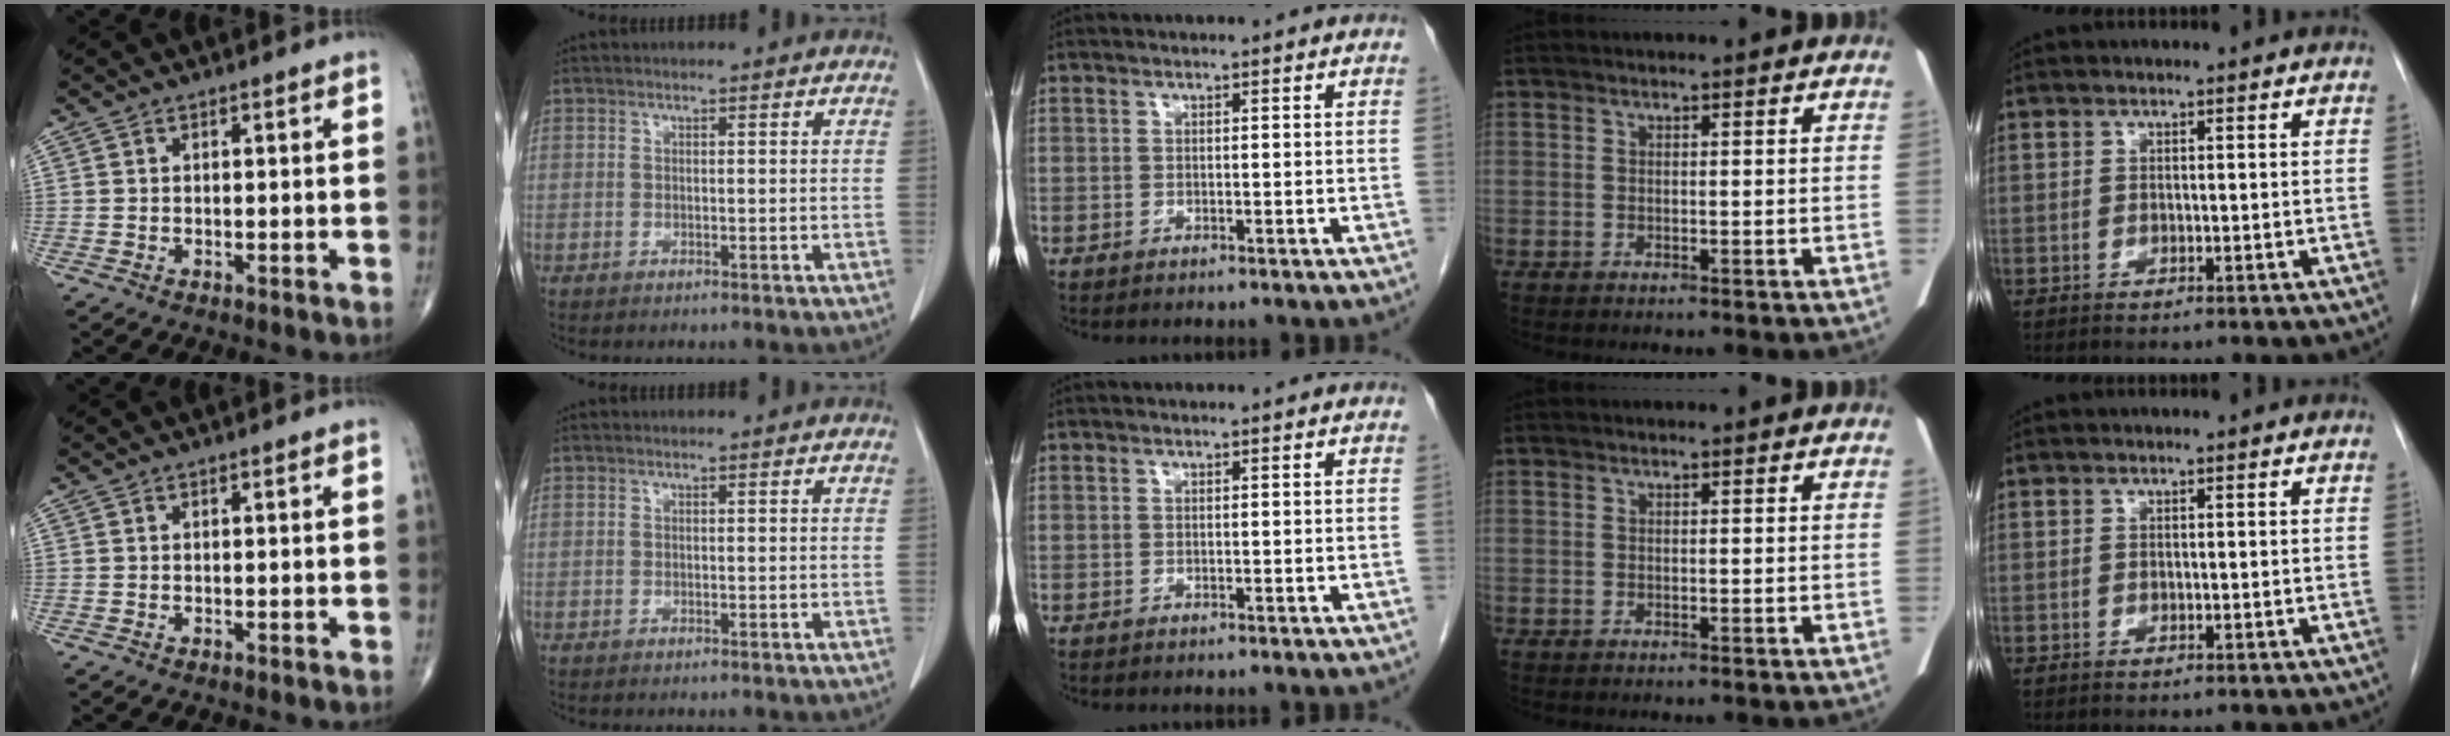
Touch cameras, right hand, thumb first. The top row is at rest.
{}